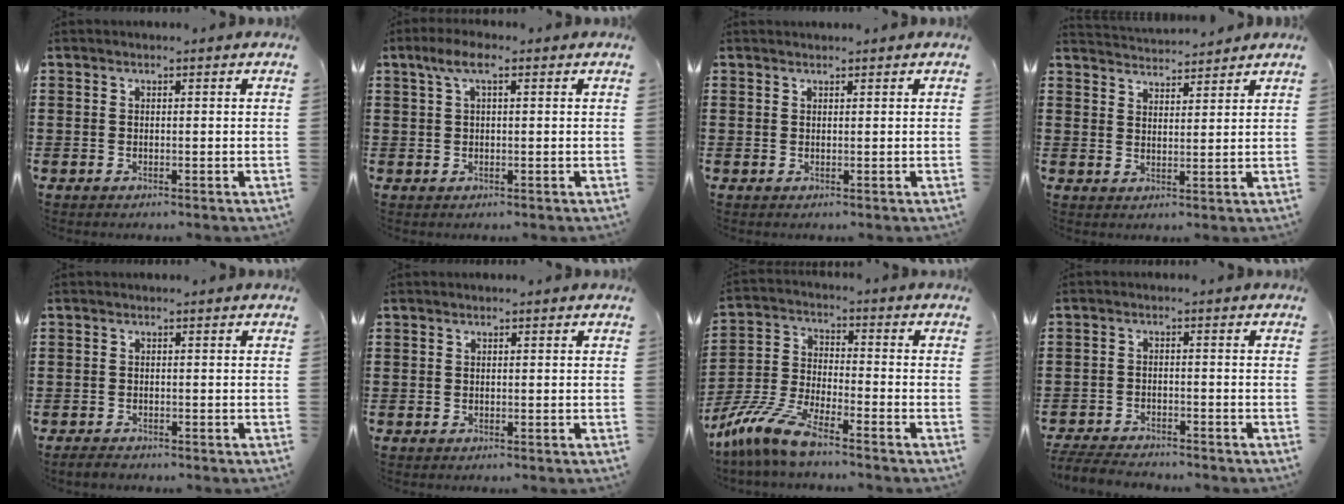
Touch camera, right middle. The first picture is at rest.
{"total": 4.8, "force": [2.6, 1.1, 3.9], "torque": [-0.081, 0.006, 0.044]}
{"total": 0.6, "force": [0.5, 0.3, 0.0], "torque": [0.006, -0.002, 0.008]}
{"total": 3.2, "force": [3.1, 0.0, -0.4], "torque": [-0.002, -0.013, 0.058]}
{"total": 1.1, "force": [-1.0, 0.5, 0.1], "torque": [-0.004, 0.001, -0.021]}
{"total": 0.0}
{"total": 8.9, "force": [-7.6, 0.9, 4.5], "torque": [-0.112, -0.004, -0.154]}
{"total": 4.1, "force": [-4.0, 0.8, 0.6], "torque": [-0.016, 0.002, -0.083]}